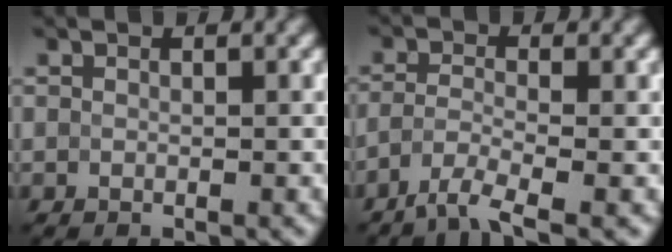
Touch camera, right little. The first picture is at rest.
{"total": 3.2, "force": [-2.8, 0.2, 1.7], "torque": [-0.031, -0.002, -0.061]}